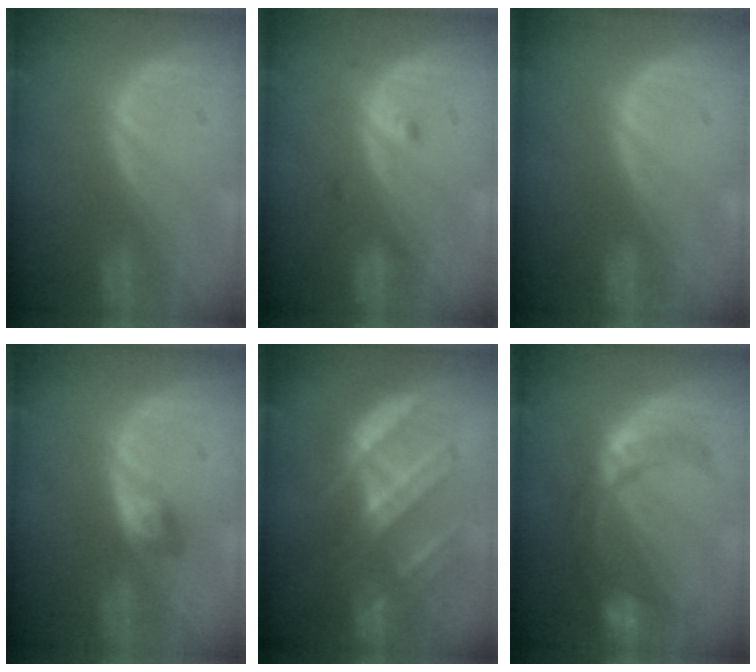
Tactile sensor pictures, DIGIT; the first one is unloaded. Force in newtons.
{"total": 1.3, "press": 1.3, "slide": 0.0}
{"total": 0.0}
{"total": 3.0, "press": 2.5, "slide": 1.5}
{"total": 7.6, "press": 7.4, "slide": 1.7}
{"total": 8.8, "press": 7.8, "slide": 4.0}